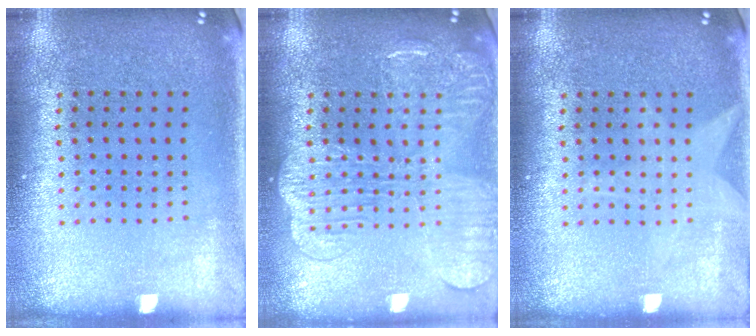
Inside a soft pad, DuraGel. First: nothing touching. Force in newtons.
{"total": 3.9, "press": 3.9, "slide": 0.6}
{"total": 1.0, "press": 1.0, "slide": 0.1}